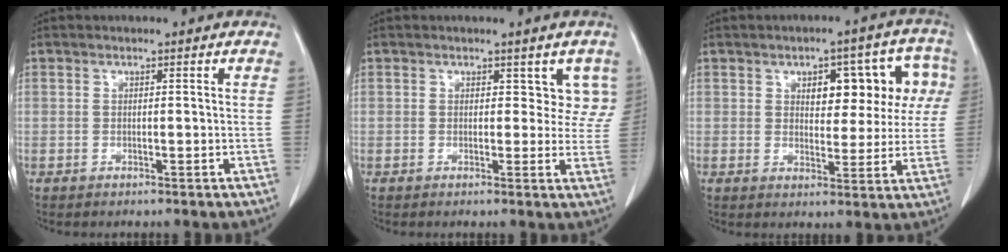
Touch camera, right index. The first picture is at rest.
{"total": 3.9, "force": [2.0, 2.7, 2.0], "torque": [0.009, 0.001, 0.014]}
{"total": 10.1, "force": [3.0, 5.1, 8.2], "torque": [-0.089, 0.037, 0.038]}